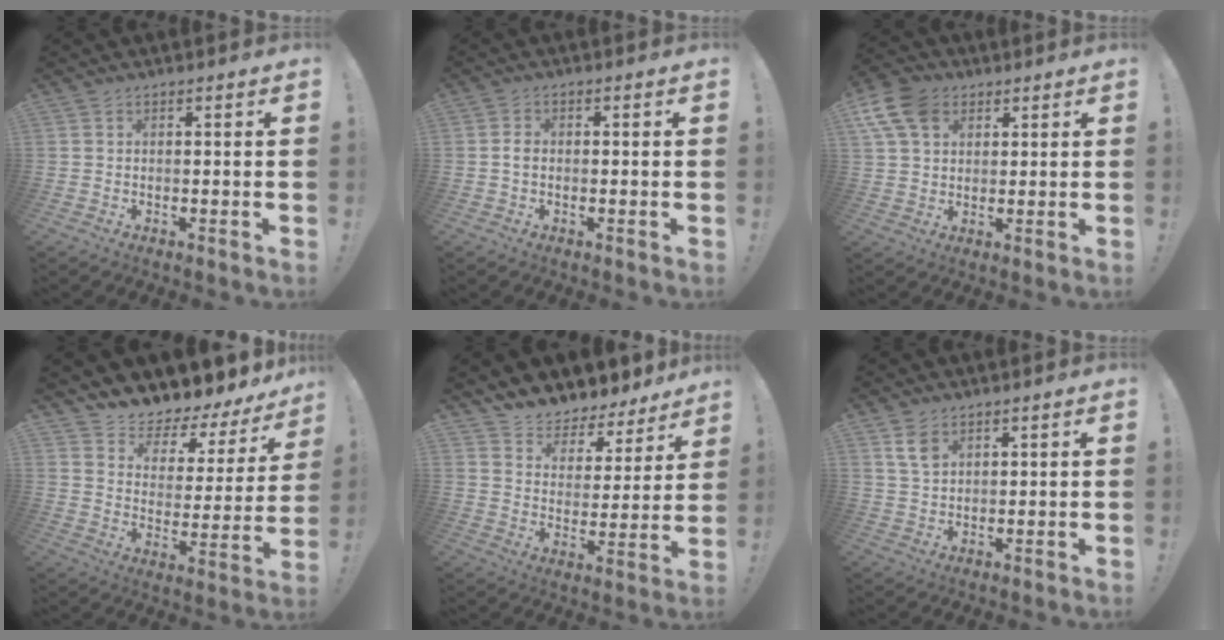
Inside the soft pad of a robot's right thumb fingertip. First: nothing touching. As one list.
[{"total": 1.7, "force": [-0.4, 1.1, 1.2], "torque": [-0.026, 0.008, -0.007]}, {"total": 11.8, "force": [5.2, 8.2, 6.7], "torque": [-0.133, -0.013, 0.104]}, {"total": 6.6, "force": [5.8, 2.4, 2.1], "torque": [-0.031, -0.073, 0.093]}, {"total": 6.8, "force": [6.1, 2.9, 0.4], "torque": [-0.018, -0.066, 0.112]}, {"total": 5.1, "force": [2.8, 3.2, 2.9], "torque": [-0.043, -0.011, 0.052]}]